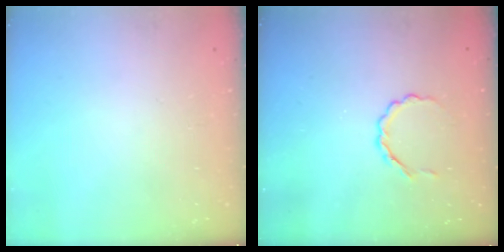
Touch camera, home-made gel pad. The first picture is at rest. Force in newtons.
{"total": 3.5, "press": 3.4, "slide": 1.1}